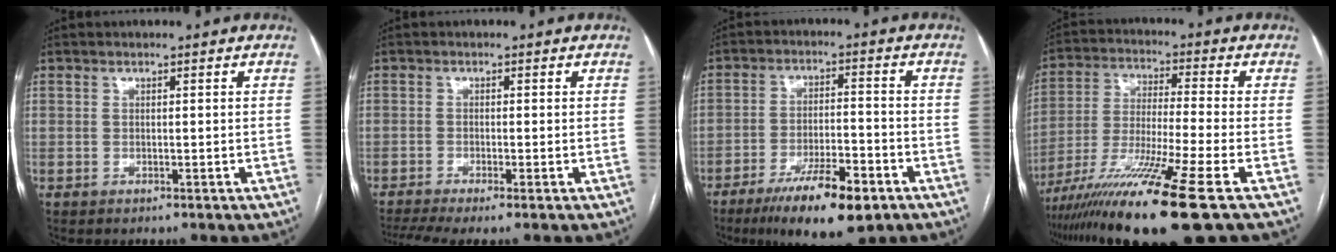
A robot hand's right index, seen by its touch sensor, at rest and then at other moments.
{"total": 5.3, "force": [-3.7, 0.5, 3.9], "torque": [-0.070, -0.008, -0.066]}
{"total": 12.0, "force": [-7.4, 2.7, 9.1], "torque": [-0.156, -0.014, -0.117]}
{"total": 16.4, "force": [-10.2, -1.4, 12.7], "torque": [-0.238, -0.044, -0.184]}